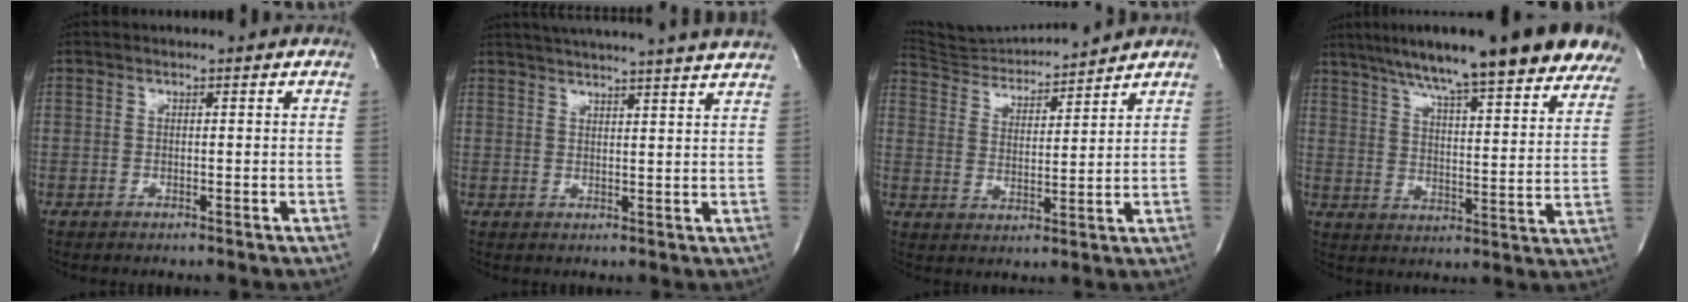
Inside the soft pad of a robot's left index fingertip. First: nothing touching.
{"total": 18.9, "force": [17.3, -0.8, 7.5], "torque": [-0.124, -0.014, 0.218]}
{"total": 9.9, "force": [9.8, -0.4, 0.8], "torque": [-0.026, 0.005, 0.174]}
{"total": 25.7, "force": [20.2, 3.7, 15.4], "torque": [-0.222, 0.002, 0.261]}